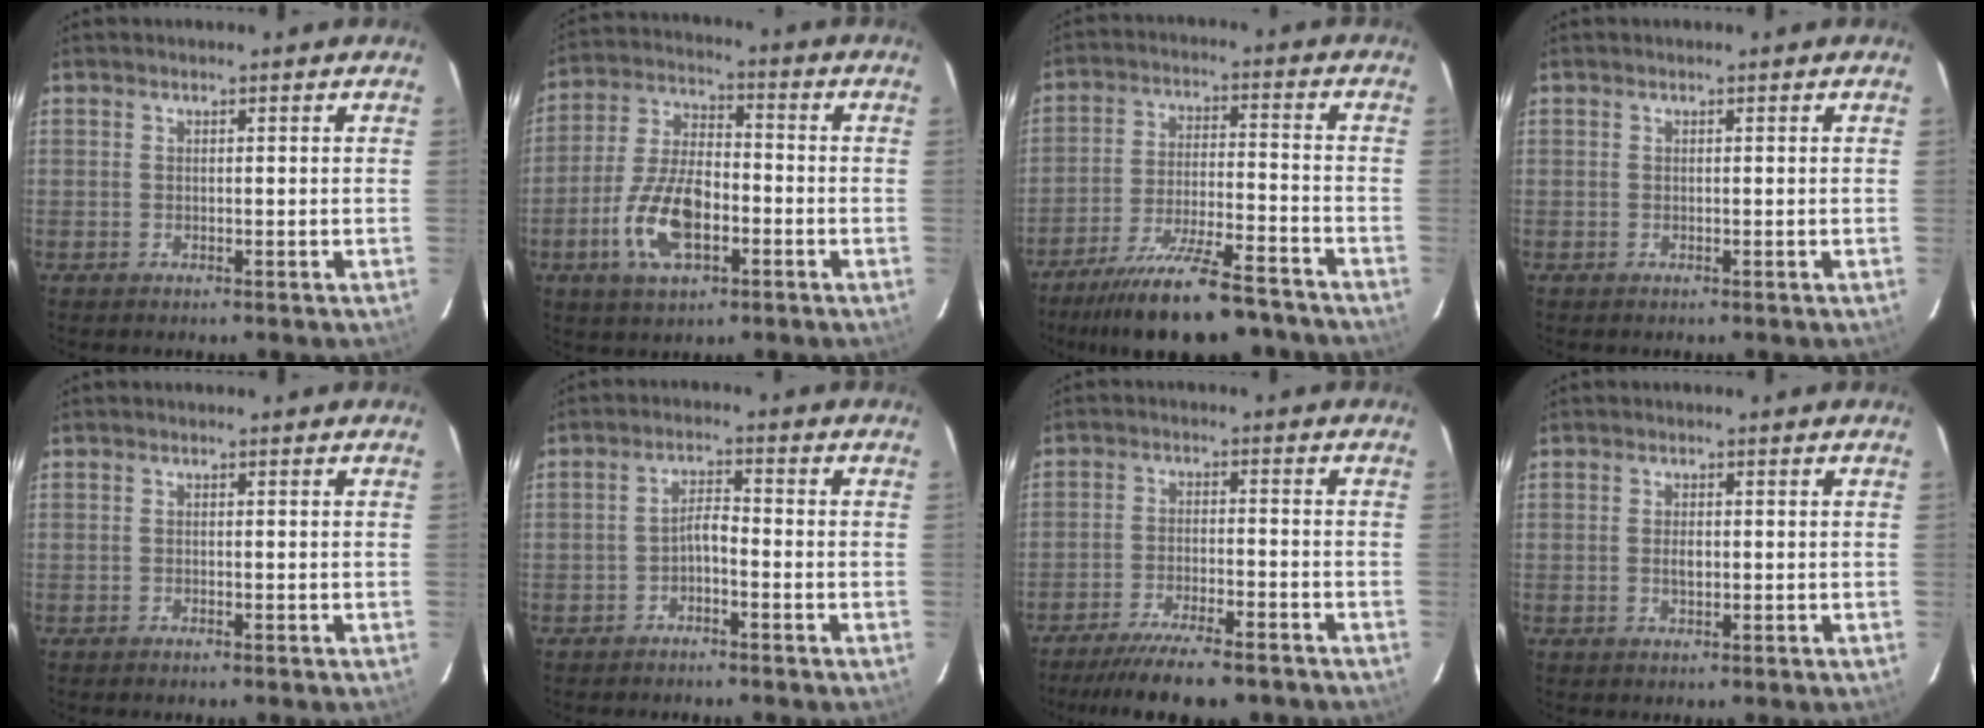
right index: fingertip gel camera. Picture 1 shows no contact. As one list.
[{"total": 13.0, "force": [-4.8, 6.1, 10.5], "torque": [-0.221, 0.000, -0.086]}, {"total": 19.4, "force": [-16.4, 4.0, 9.6], "torque": [-0.182, -0.022, -0.246]}, {"total": 0.0}, {"total": 0.5, "force": [-0.5, 0.0, 0.2], "torque": [-0.002, 0.000, -0.010]}, {"total": 2.7, "force": [-1.9, 0.7, 1.7], "torque": [-0.039, 0.011, -0.033]}, {"total": 13.8, "force": [-11.7, 2.7, 6.9], "torque": [-0.145, -0.022, -0.180]}, {"total": 1.8, "force": [-0.2, 1.0, 1.5], "torque": [-0.026, -0.002, -0.003]}]